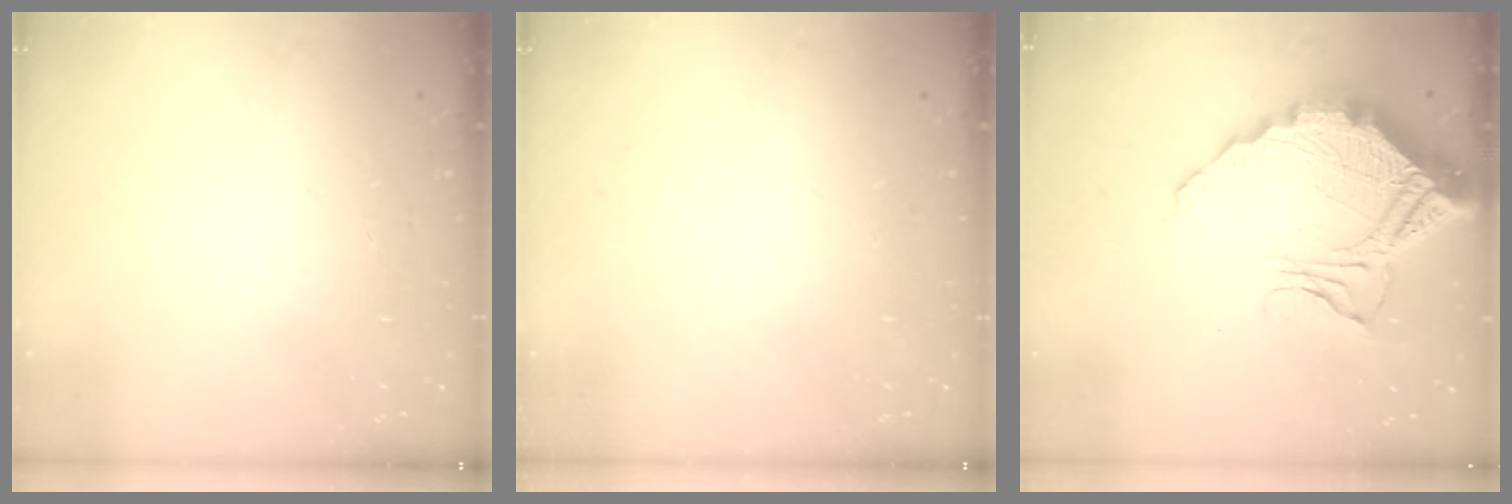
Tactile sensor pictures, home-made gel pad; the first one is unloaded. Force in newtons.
{"total": 0.0}
{"total": 15.9, "press": 15.8, "slide": 1.0}